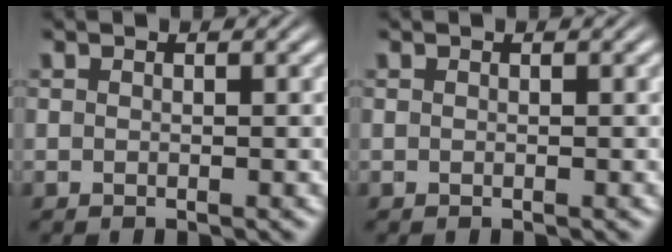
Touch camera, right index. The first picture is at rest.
{"total": 0.0}